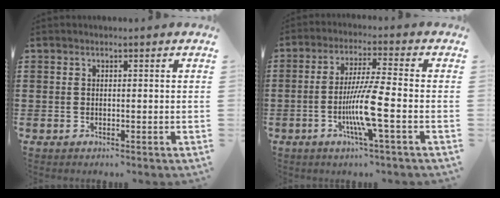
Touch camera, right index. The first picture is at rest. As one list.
[{"total": 8.4, "force": [-2.6, 0.1, 8.0], "torque": [-0.162, -0.018, -0.054]}]